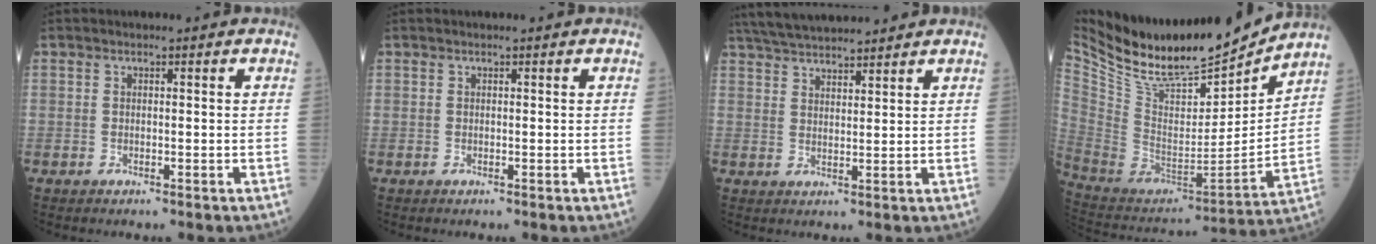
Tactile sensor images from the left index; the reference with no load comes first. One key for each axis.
{"total": 0.0}
{"total": 9.8, "fx": 9.1, "fy": 1.2, "fz": 3.5, "tx": -0.067, "ty": 0.031, "tz": 0.154}
{"total": 22.2, "fx": 19.5, "fy": 4.3, "fz": 9.6, "tx": -0.193, "ty": -0.027, "tz": 0.338}